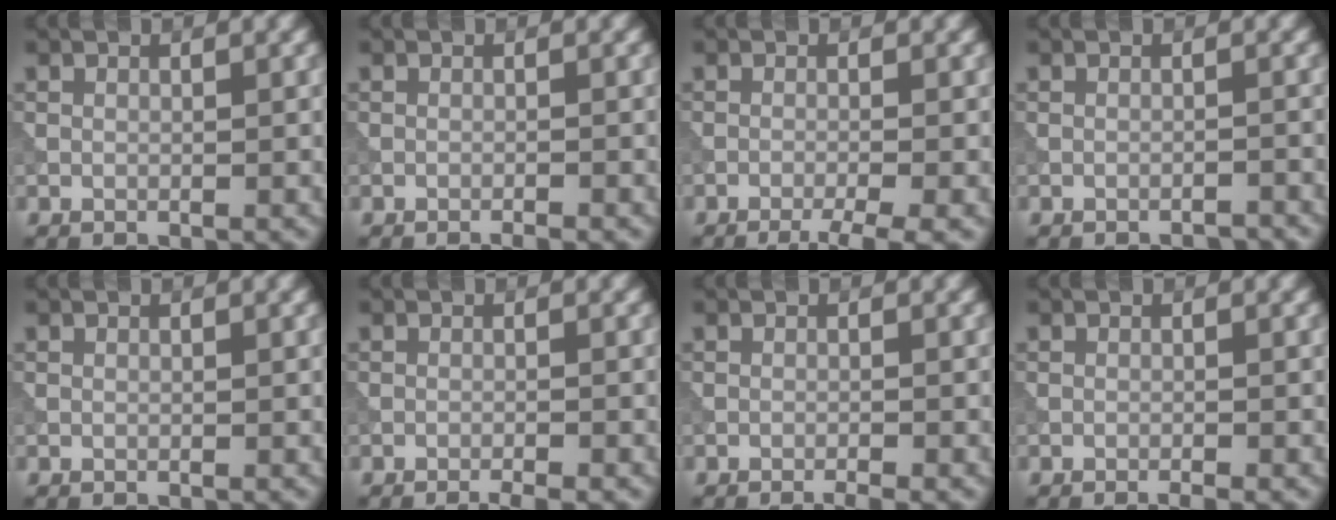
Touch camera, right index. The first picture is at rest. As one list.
[{"total": 0.8, "force": [-0.6, 0.1, 0.5], "torque": [-0.004, 0.000, -0.014]}, {"total": 3.4, "force": [-2.3, 0.5, 2.5], "torque": [-0.035, 0.001, -0.043]}, {"total": 1.5, "force": [-1.4, 0.2, 0.5], "torque": [0.004, 0.004, -0.022]}, {"total": 0.0}, {"total": 1.9, "force": [-1.3, 0.2, 1.3], "torque": [-0.017, 0.001, -0.023]}, {"total": 1.4, "force": [-0.9, 0.2, 1.0], "torque": [-0.010, 0.000, -0.017]}, {"total": 1.1, "force": [-0.7, 0.2, 0.8], "torque": [-0.008, -0.002, -0.013]}]